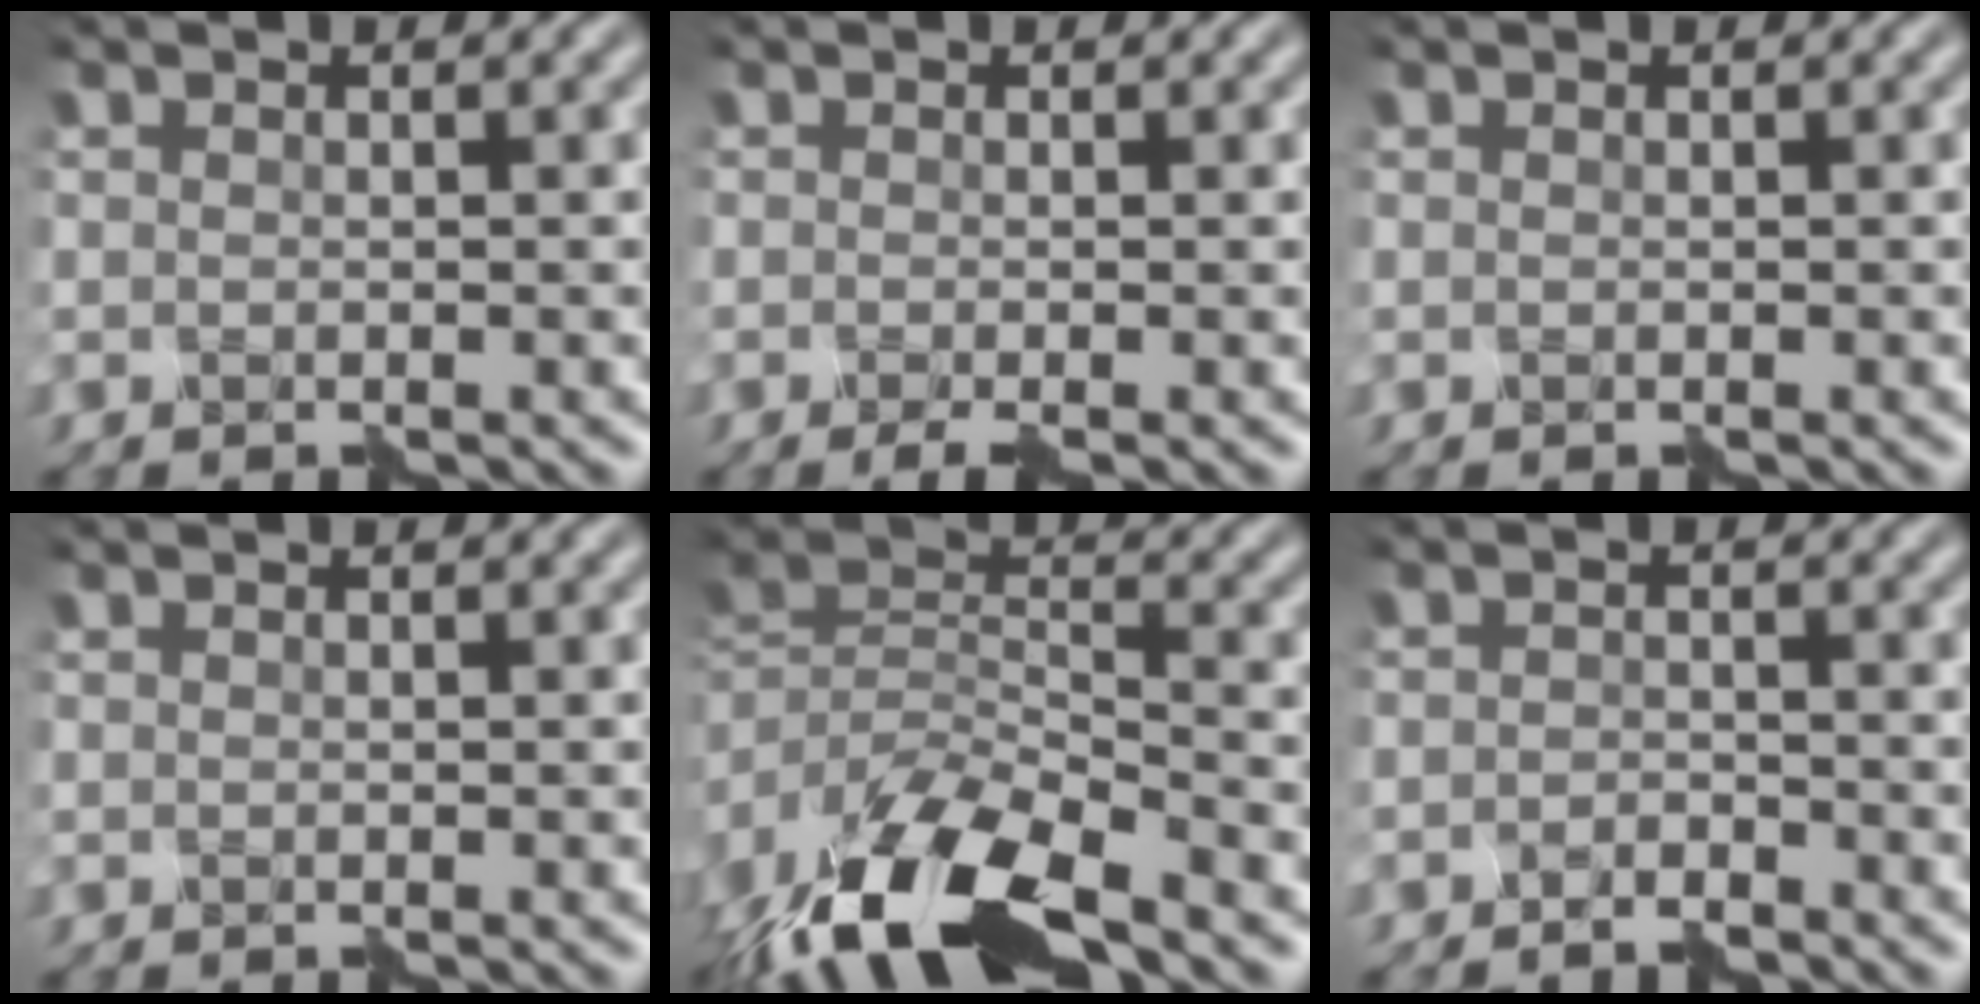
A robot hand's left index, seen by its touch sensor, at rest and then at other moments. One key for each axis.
{"total": 1.7, "fx": -0.9, "fy": 0.3, "fz": 1.5, "tx": -0.027, "ty": -0.004, "tz": -0.015}
{"total": 0.0}
{"total": 0.0}
{"total": 12.8, "fx": -8.8, "fy": 4.2, "fz": 8.3, "tx": -0.171, "ty": -0.002, "tz": -0.158}
{"total": 1.5, "fx": -1.4, "fy": 0.1, "fz": 0.4, "tx": -0.005, "ty": 0.004, "tz": -0.024}